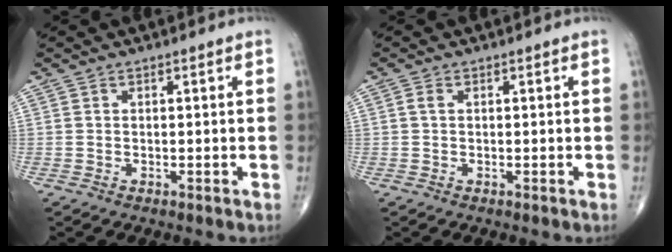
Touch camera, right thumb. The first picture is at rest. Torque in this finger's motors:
{"motor_torque": [-0.27, 0.17, 0.20, -0.02, -0.01]}